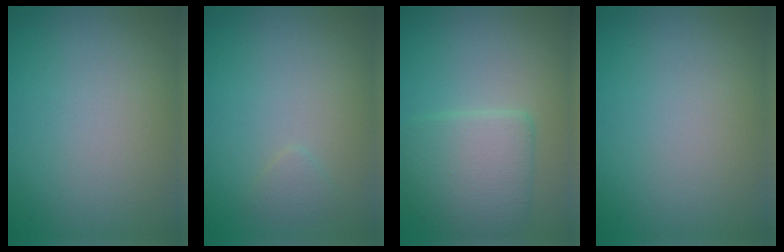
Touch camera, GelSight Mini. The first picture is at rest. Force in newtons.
{"total": 0.9, "press": 0.9, "slide": 0.0}
{"total": 4.6, "press": 4.6, "slide": 0.4}
{"total": 0.0}